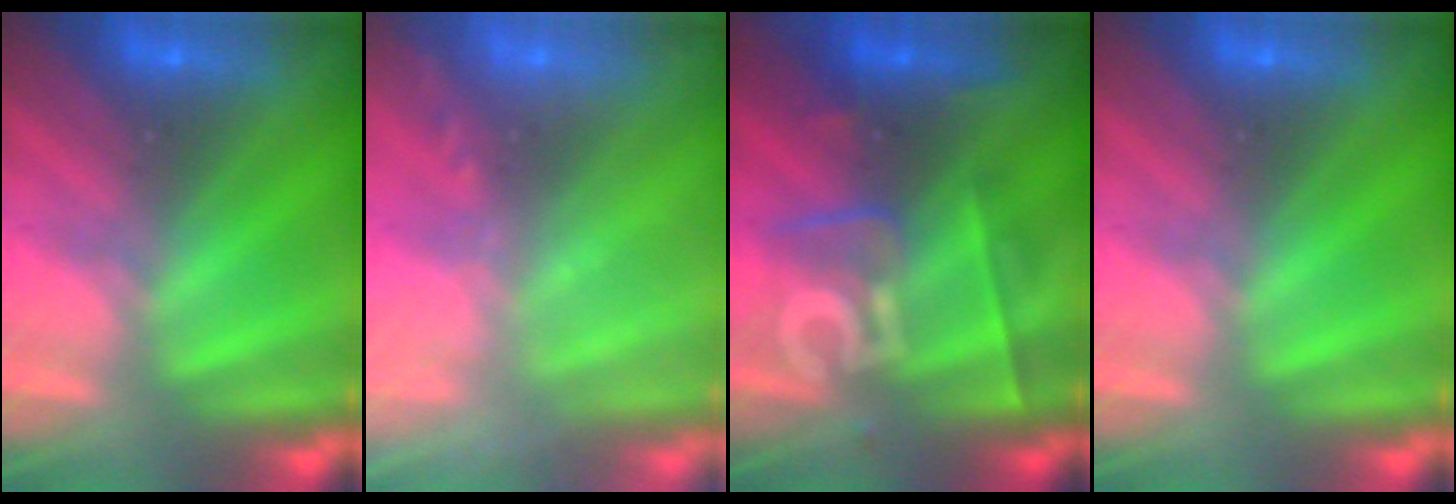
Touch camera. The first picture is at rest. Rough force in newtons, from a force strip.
{"total": 2.4}
{"total": 2.5}
{"total": 0.0}